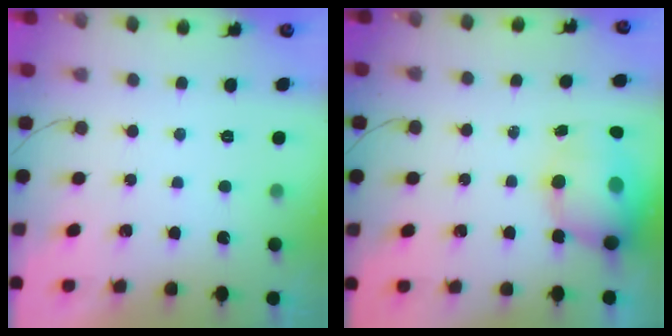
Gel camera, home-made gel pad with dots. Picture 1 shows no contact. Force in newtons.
{"total": 11.1, "press": 10.8, "slide": 2.6}